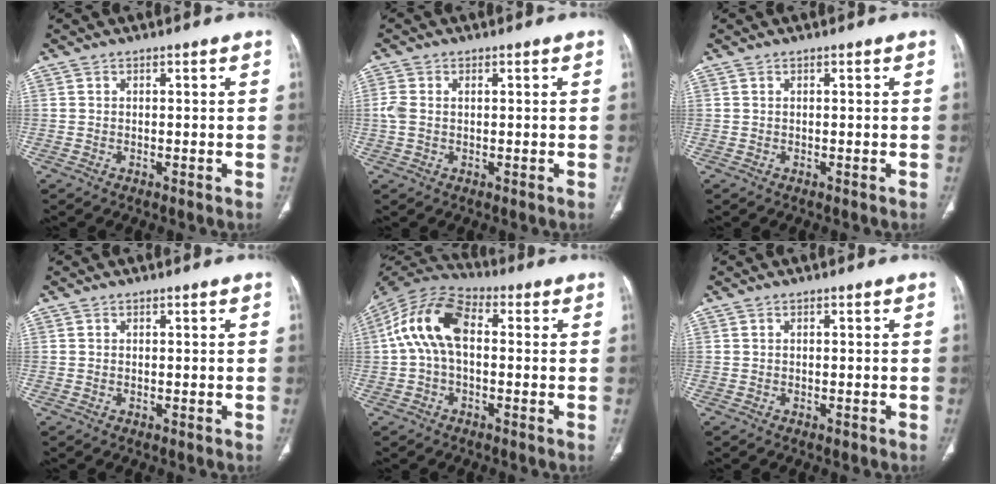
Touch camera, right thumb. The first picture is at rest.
{"total": 3.2, "force": [0.2, 2.1, 2.4], "torque": [-0.077, 0.012, 0.005]}
{"total": 0.0}
{"total": 0.0}
{"total": 12.6, "force": [0.9, 7.4, 10.2], "torque": [-0.195, 0.036, 0.004]}
{"total": 0.6, "force": [-0.4, 0.3, 0.3], "torque": [-0.006, -0.001, -0.005]}